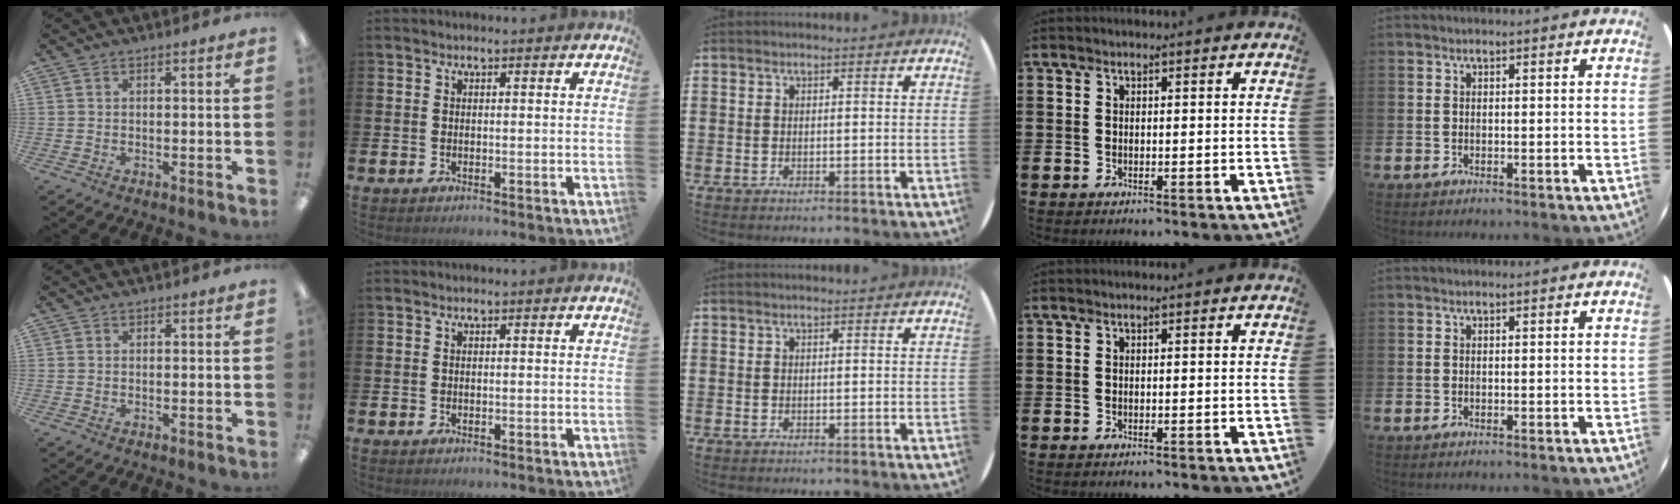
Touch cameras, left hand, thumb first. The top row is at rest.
{}